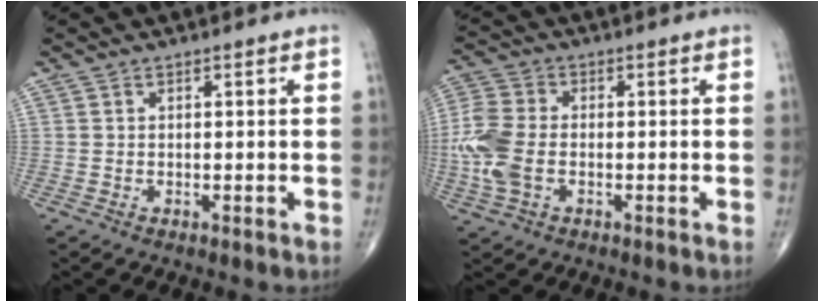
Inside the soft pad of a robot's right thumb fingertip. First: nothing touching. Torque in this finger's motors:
{"motor_torque": [0.25, 0.16, 0.75, 0.18, 0.11]}